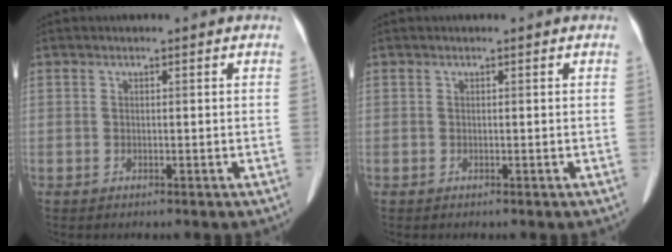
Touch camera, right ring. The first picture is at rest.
{"total": 0.0}